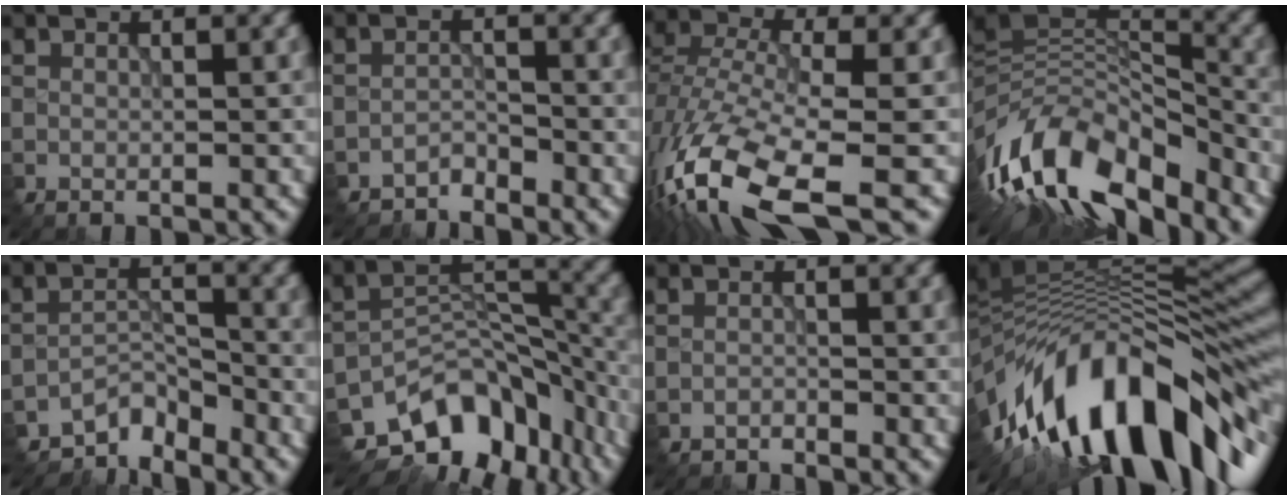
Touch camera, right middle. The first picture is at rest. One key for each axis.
{"total": 1.9, "fx": -1.8, "fy": 0.2, "fz": -0.5, "tx": 0.007, "ty": 0.006, "tz": -0.036}
{"total": 14.0, "fx": -7.4, "fy": 5.9, "fz": 10.4, "tx": -0.260, "ty": -0.026, "tz": -0.117}
{"total": 13.3, "fx": -7.4, "fy": 6.2, "fz": 9.2, "tx": -0.182, "ty": 0.020, "tz": -0.134}
{"total": 3.5, "fx": -3.4, "fy": 0.9, "fz": 0.2, "tx": 0.001, "ty": 0.008, "tz": -0.066}
{"total": 10.0, "fx": -6.9, "fy": 5.7, "fz": 4.6, "tx": -0.063, "ty": -0.004, "tz": -0.113}
{"total": 1.2, "fx": -1.1, "fy": 0.1, "fz": -0.4, "tx": 0.006, "ty": 0.001, "tz": -0.022}
{"total": 14.7, "fx": -6.1, "fy": 6.5, "fz": 11.7, "tx": -0.192, "ty": 0.024, "tz": -0.098}